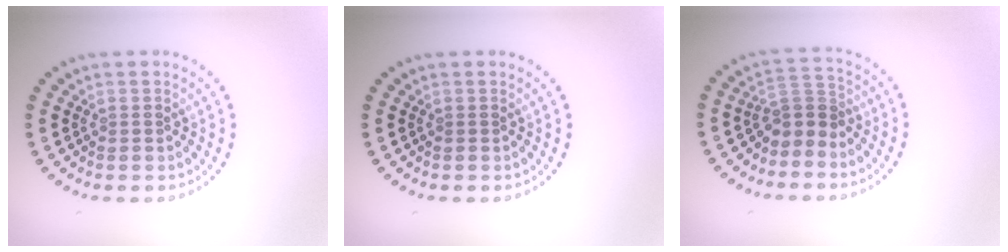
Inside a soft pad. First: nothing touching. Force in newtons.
{"total": 0.0}
{"total": 2.7, "press": 2.1, "slide": 1.7}